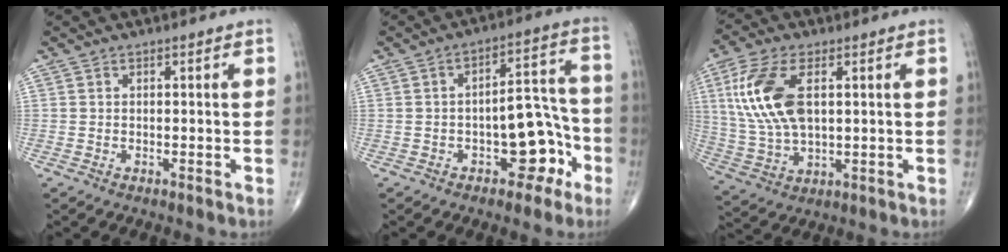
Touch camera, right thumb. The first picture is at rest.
{"total": 11.1, "force": [-4.3, 6.0, 8.3], "torque": [-0.076, 0.055, -0.057]}
{"total": 14.5, "force": [3.4, 7.4, 12.0], "torque": [-0.263, -0.003, 0.073]}